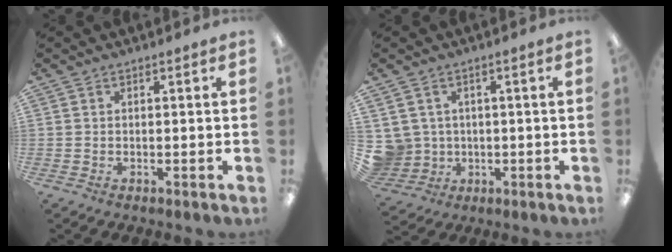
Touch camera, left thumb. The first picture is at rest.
{"total": 5.4, "force": [1.1, 5.3, 0.2], "torque": [-0.031, -0.006, 0.026]}